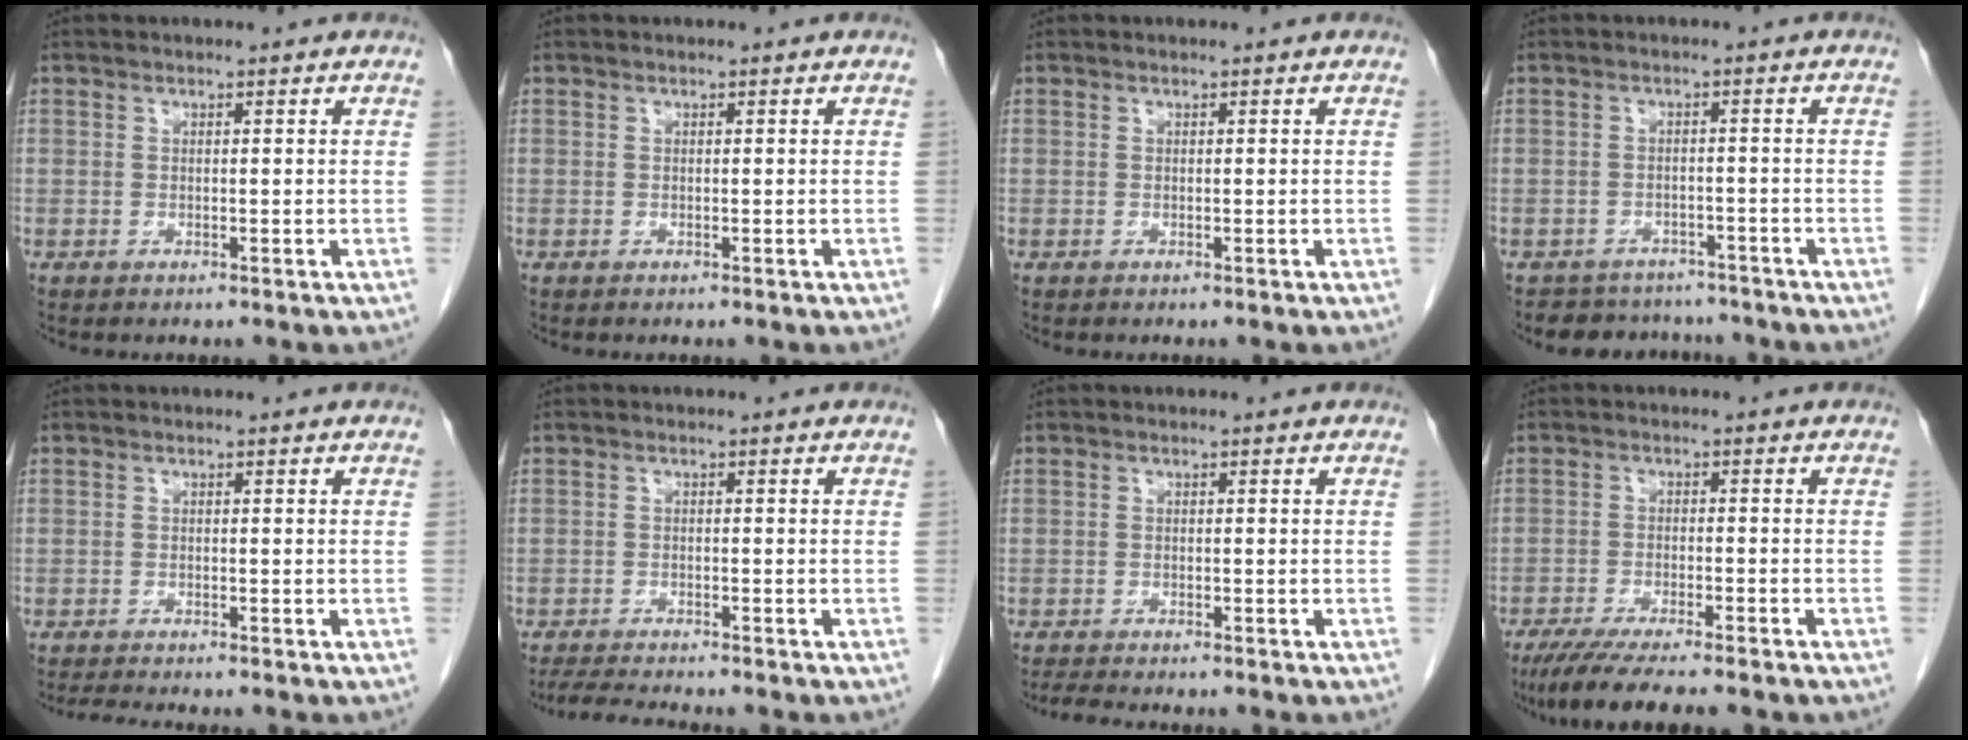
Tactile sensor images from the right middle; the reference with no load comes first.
{"total": 0.0}
{"total": 0.0}
{"total": 6.2, "force": [-5.5, 2.8, -0.1], "torque": [0.012, 0.016, -0.071]}
{"total": 2.0, "force": [-1.8, -0.5, 0.7], "torque": [-0.017, -0.009, -0.036]}
{"total": 4.3, "force": [-4.0, -0.3, 1.5], "torque": [-0.026, -0.019, -0.068]}
{"total": 2.8, "force": [-2.5, 0.1, 1.2], "torque": [-0.022, -0.009, -0.041]}
{"total": 10.0, "force": [-8.1, 0.7, 5.8], "torque": [-0.085, -0.022, -0.123]}